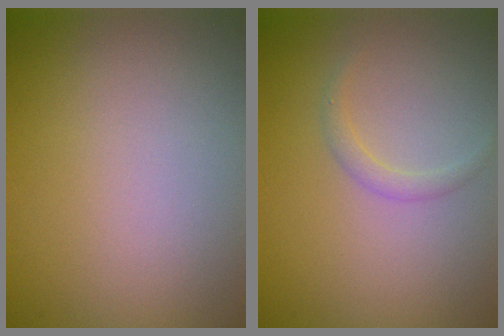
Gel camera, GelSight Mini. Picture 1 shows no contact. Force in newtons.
{"total": 1.1, "press": 1.1, "slide": 0.1}